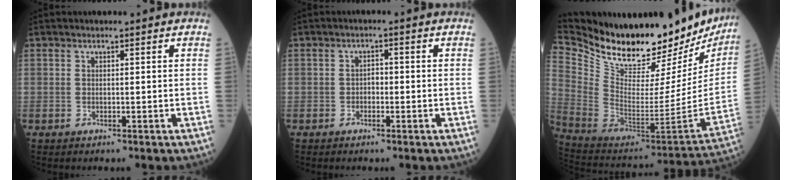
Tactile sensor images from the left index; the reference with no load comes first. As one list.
[{"total": 1.5, "force": [-0.6, 0.9, 1.0], "torque": [-0.008, 0.002, -0.014]}, {"total": 34.9, "force": [28.9, 10.3, 16.7], "torque": [-0.310, -0.069, 0.420]}]